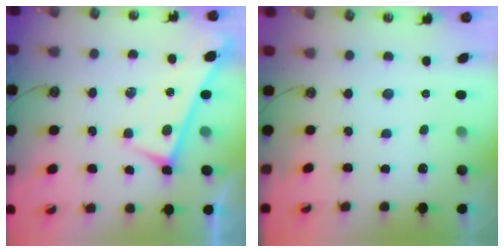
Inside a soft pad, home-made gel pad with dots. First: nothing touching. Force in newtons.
{"total": 0.0}